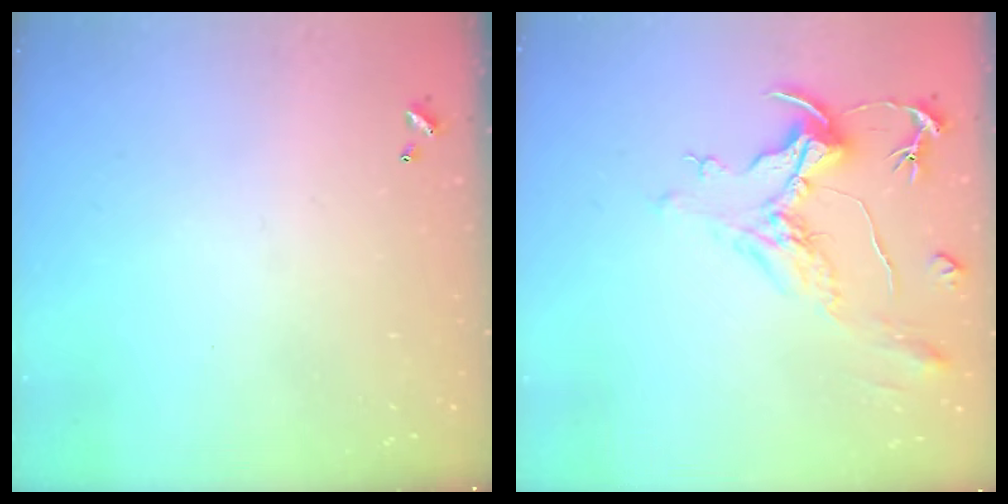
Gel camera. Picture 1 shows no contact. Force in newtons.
{"total": 2.1, "press": 1.6, "slide": 1.3}